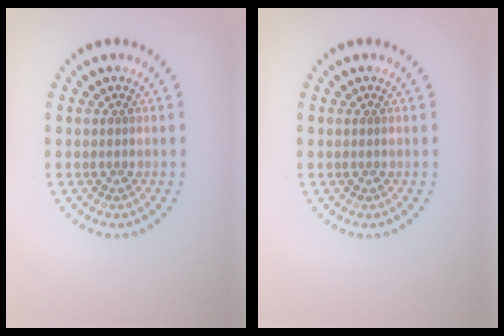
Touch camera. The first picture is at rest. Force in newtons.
{"total": 0.0}